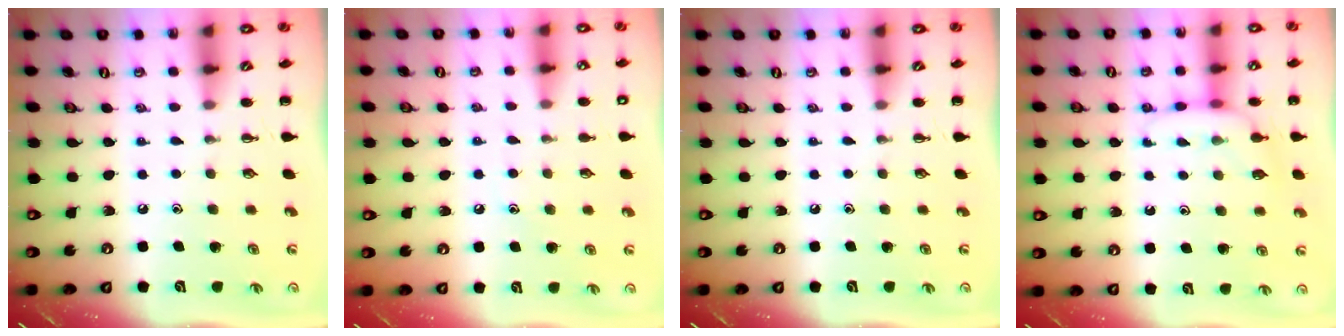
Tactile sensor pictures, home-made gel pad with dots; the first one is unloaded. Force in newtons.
{"total": 7.2, "press": 7.0, "slide": 1.8}
{"total": 0.0}
{"total": 8.1, "press": 8.0, "slide": 1.6}